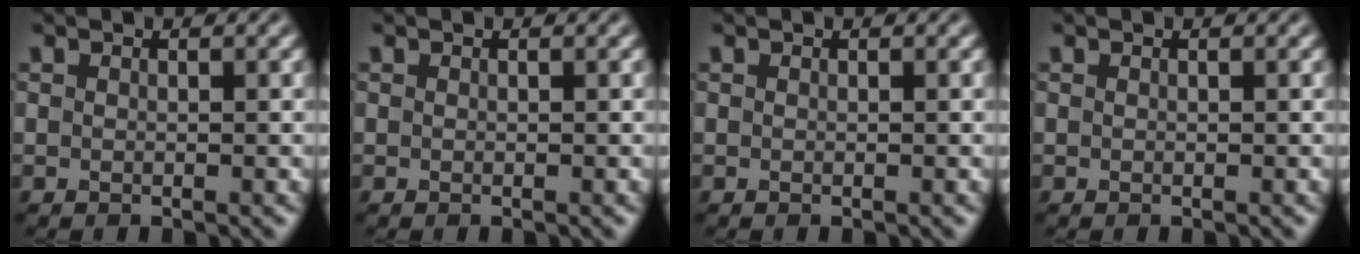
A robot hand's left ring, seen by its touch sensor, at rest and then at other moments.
{"total": 0.0}
{"total": 0.0}
{"total": 0.0}